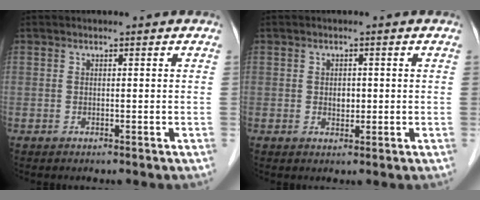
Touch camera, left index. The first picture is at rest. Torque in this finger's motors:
{"motor_torque": [0.09, 0.05, 0.01, 0.00]}